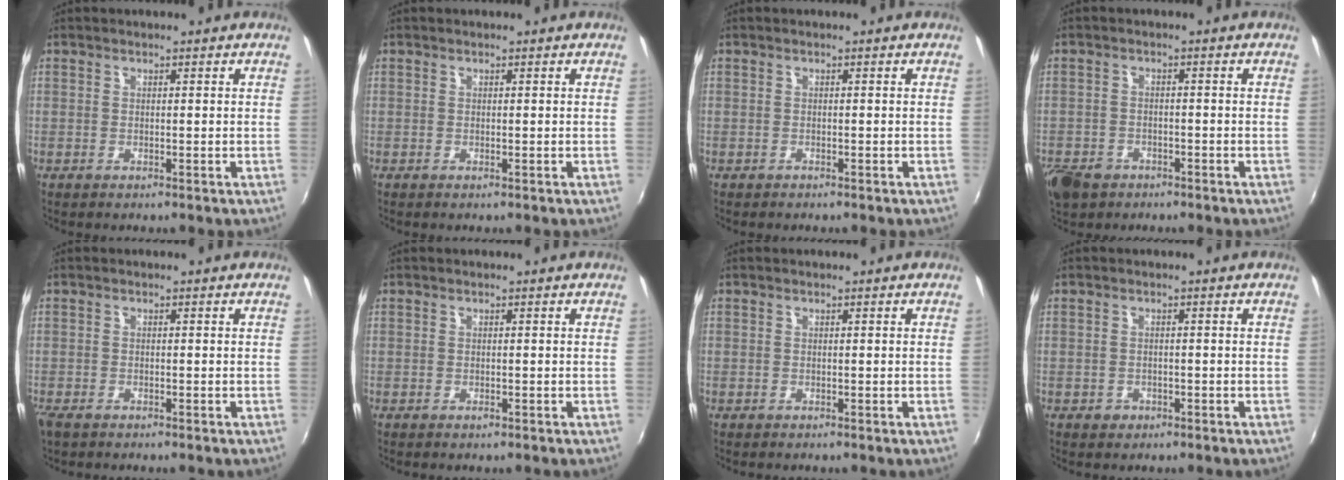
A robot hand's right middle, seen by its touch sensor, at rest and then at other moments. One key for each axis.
{"total": 0.0}
{"total": 0.5, "fx": -0.5, "fy": 0.2, "fz": 0.0, "tx": -0.002, "ty": -0.002, "tz": -0.009}
{"total": 8.4, "fx": -5.2, "fy": 5.5, "fz": 3.5, "tx": -0.106, "ty": -0.012, "tz": -0.091}
{"total": 2.0, "fx": -1.6, "fy": 0.8, "fz": 0.9, "tx": -0.022, "ty": -0.007, "tz": -0.031}
{"total": 0.5, "fx": -0.4, "fy": 0.3, "fz": 0.2, "tx": -0.004, "ty": -0.002, "tz": -0.007}
{"total": 0.0}
{"total": 1.7, "fx": -0.9, "fy": 1.4, "fz": 0.3, "tx": -0.008, "ty": -0.002, "tz": -0.012}